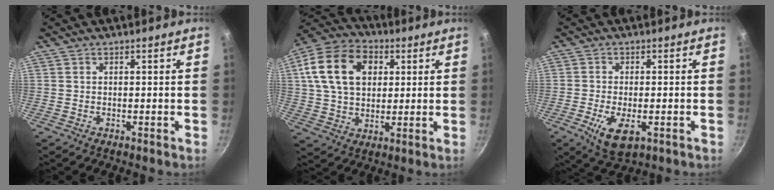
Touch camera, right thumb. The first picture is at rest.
{"total": 17.2, "force": [4.7, 12.2, 11.1], "torque": [-0.181, 0.010, 0.071]}
{"total": 7.7, "force": [-2.6, 3.5, 6.4], "torque": [-0.116, -0.008, -0.041]}